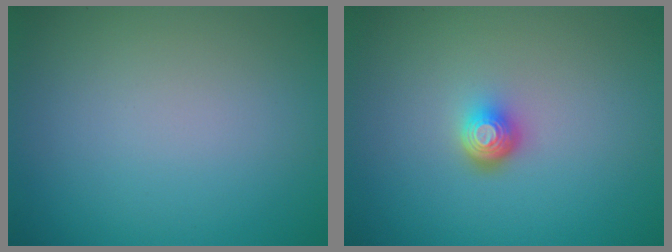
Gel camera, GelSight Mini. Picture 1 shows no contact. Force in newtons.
{"total": 2.3, "press": 1.5, "slide": 1.7}